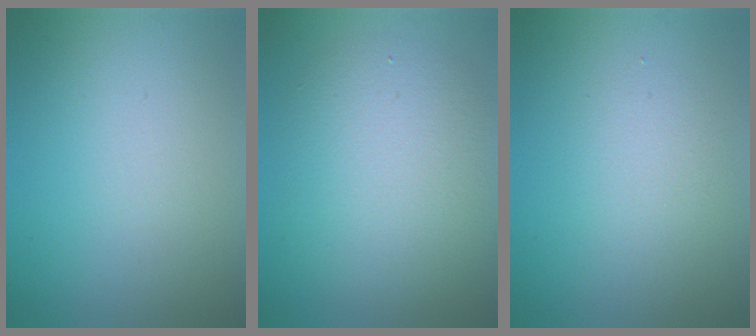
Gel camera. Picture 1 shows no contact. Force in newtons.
{"total": 6.1, "press": 6.1, "slide": 0.2}
{"total": 1.8, "press": 1.8, "slide": 0.0}